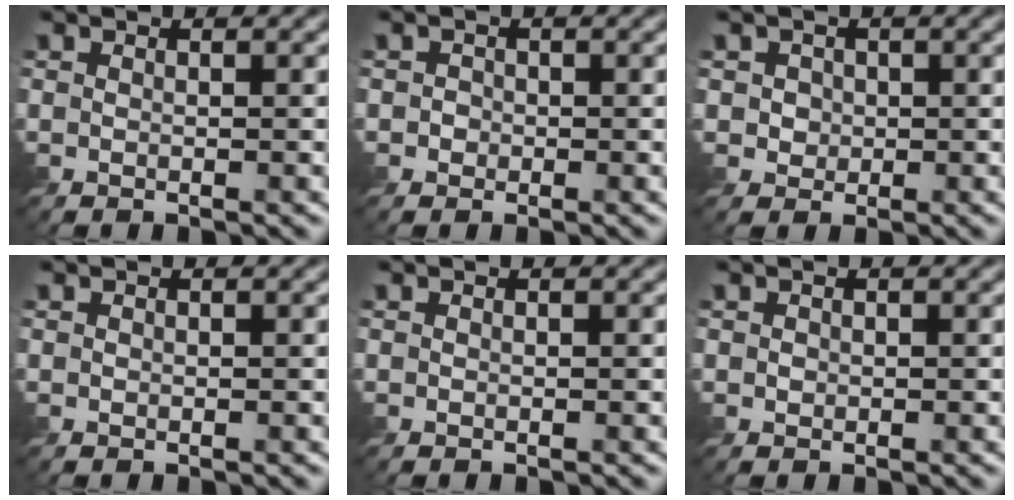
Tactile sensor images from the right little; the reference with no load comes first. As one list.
[{"total": 1.1, "force": [-0.3, 1.1, 0.1], "torque": [0.004, -0.003, -0.006]}, {"total": 1.8, "force": [0.2, 1.7, 0.6], "torque": [-0.022, -0.002, 0.017]}, {"total": 0.0}, {"total": 0.0}, {"total": 0.6, "force": [0.1, 0.5, 0.1], "torque": [-0.001, -0.002, 0.003]}]